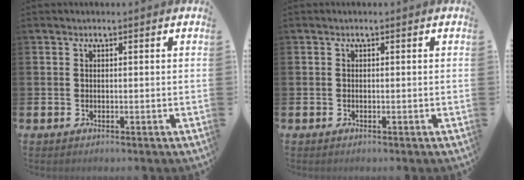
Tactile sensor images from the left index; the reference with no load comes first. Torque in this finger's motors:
{"motor_torque": [0.01, 0.08, -0.03, 0.01]}